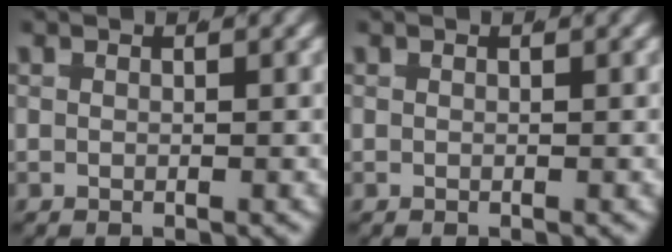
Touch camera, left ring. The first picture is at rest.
{"total": 0.0}